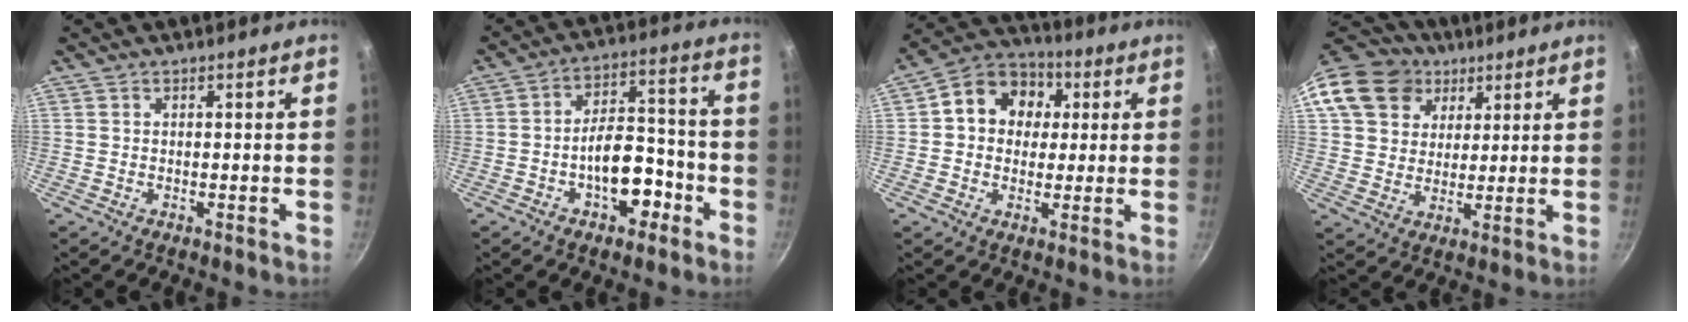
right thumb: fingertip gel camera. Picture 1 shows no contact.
{"total": 10.9, "force": [-4.6, 6.2, 7.7], "torque": [-0.074, 0.059, -0.067]}
{"total": 12.3, "force": [2.4, 10.1, 6.5], "torque": [-0.071, 0.019, 0.018]}
{"total": 15.4, "force": [7.1, 12.2, 6.1], "torque": [-0.100, 0.008, 0.123]}